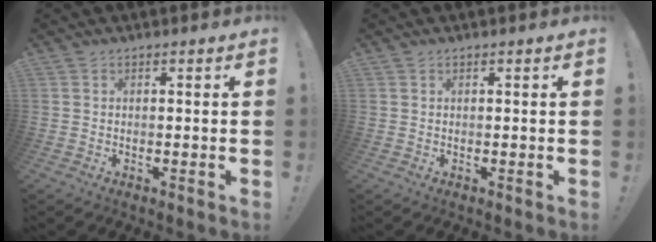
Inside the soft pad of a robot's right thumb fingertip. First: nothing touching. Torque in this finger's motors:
{"motor_torque": [-0.01, -0.10, 0.01, -0.10, 0.04]}